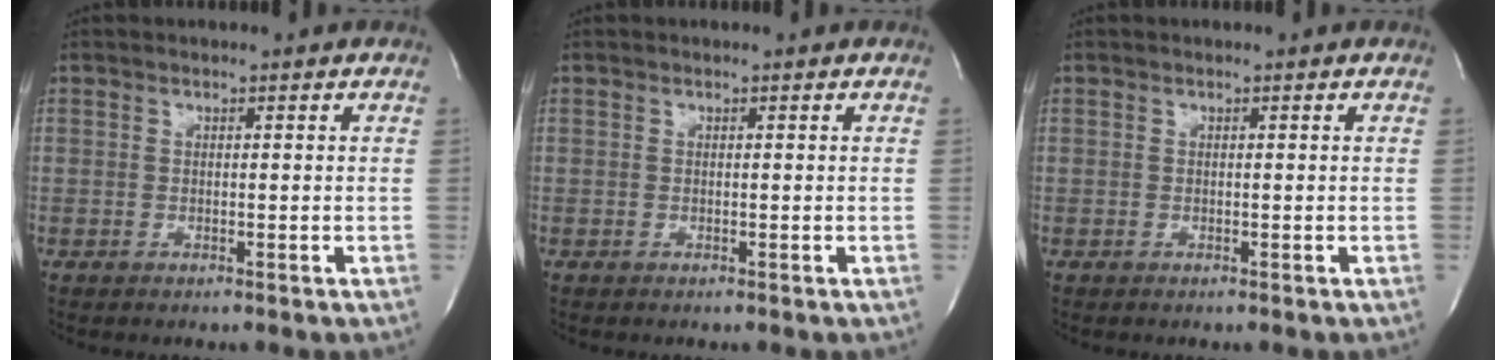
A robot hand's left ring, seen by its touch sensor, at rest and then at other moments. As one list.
[{"total": 0.0}, {"total": 0.0}]